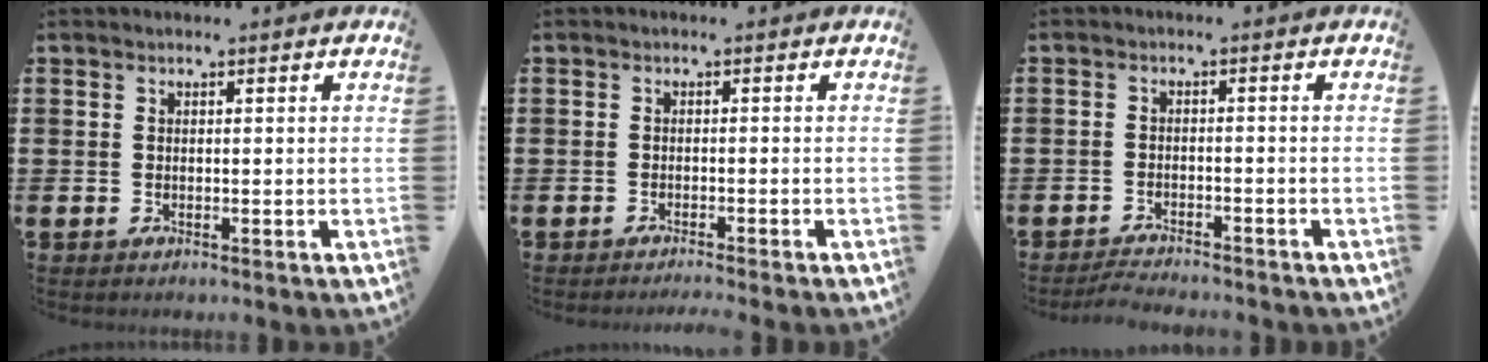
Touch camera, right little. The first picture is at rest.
{"total": 1.0, "force": [-0.9, -0.2, 0.2], "torque": [-0.002, -0.001, -0.018]}
{"total": 2.1, "force": [-2.1, 0.0, 0.3], "torque": [-0.007, 0.006, -0.044]}